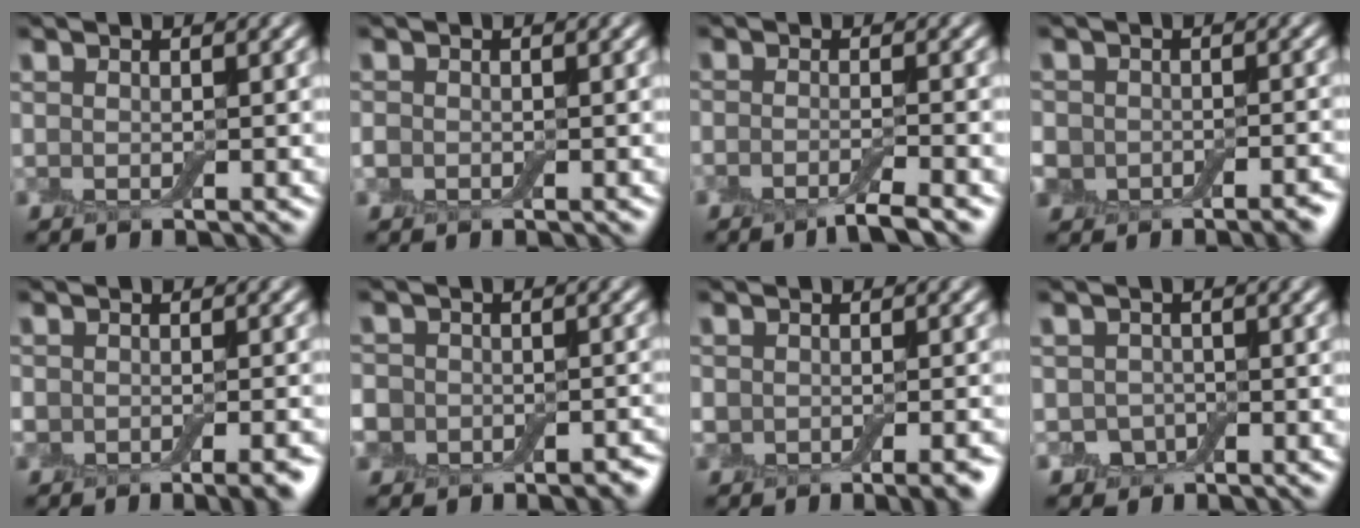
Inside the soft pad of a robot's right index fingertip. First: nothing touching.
{"total": 0.8, "force": [-0.3, 0.7, 0.2], "torque": [-0.003, -0.003, -0.009]}
{"total": 3.0, "force": [-2.0, 0.4, 2.1], "torque": [-0.030, -0.003, -0.045]}
{"total": 5.7, "force": [-2.9, 4.3, 2.3], "torque": [-0.012, -0.002, -0.047]}
{"total": 4.3, "force": [-2.5, 2.2, 2.8], "torque": [-0.035, -0.008, -0.029]}
{"total": 8.0, "force": [-4.1, 6.5, 2.1], "torque": [-0.025, -0.030, -0.082]}
{"total": 3.8, "force": [-1.8, 2.2, 2.5], "torque": [-0.029, -0.010, -0.024]}
{"total": 1.9, "force": [-0.6, 1.6, 0.7], "torque": [-0.010, -0.003, -0.015]}